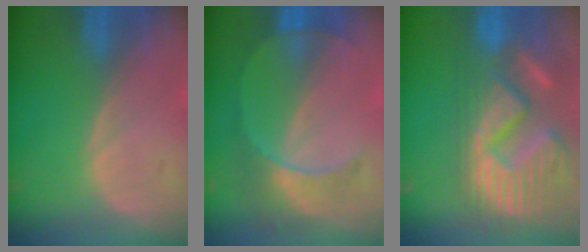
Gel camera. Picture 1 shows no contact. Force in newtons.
{"total": 7.6, "press": 6.8, "slide": 3.5}
{"total": 15.4, "press": 12.8, "slide": 8.6}